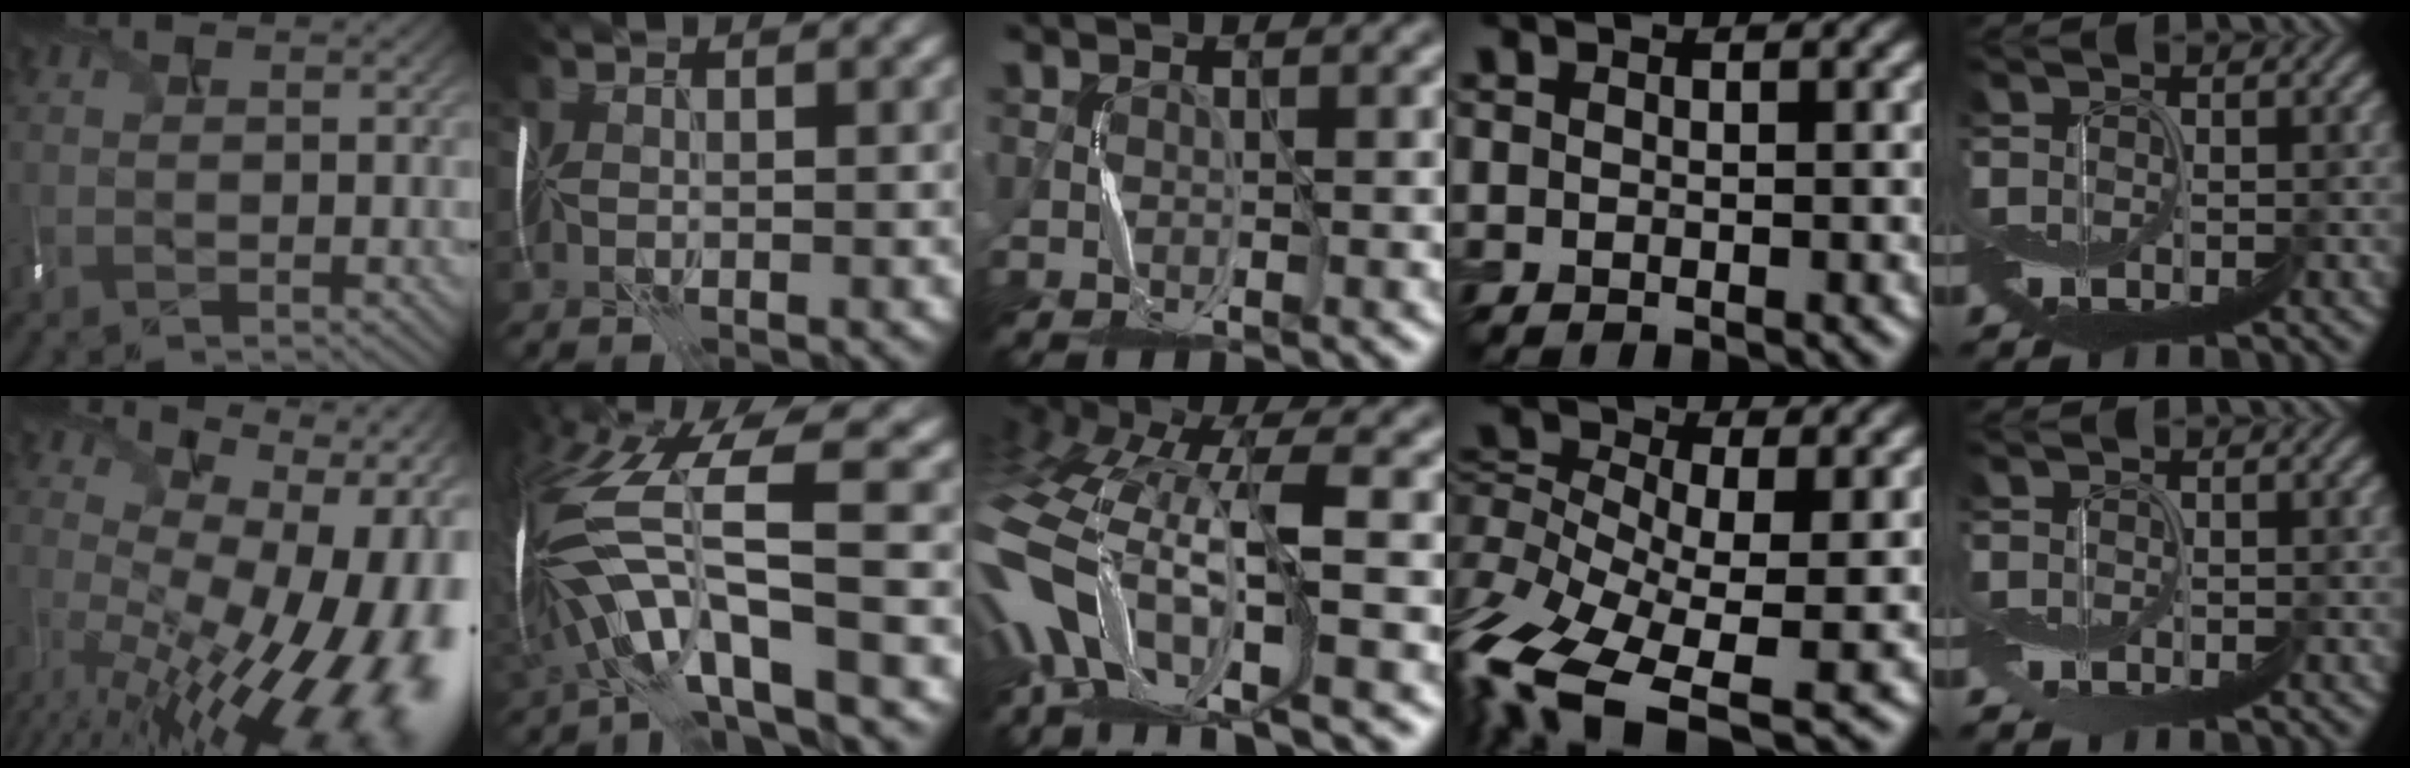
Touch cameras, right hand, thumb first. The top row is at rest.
{"thumb": {"total": 18.1, "force": [-3.9, 7.5, 16.0], "torque": [-0.198, -0.022, -0.030]}, "index": {"total": 12.6, "force": [-3.0, 4.1, 11.5], "torque": [-0.242, 0.006, -0.051]}, "middle": {"total": 14.2, "force": [-4.7, 5.9, 12.0], "torque": [-0.278, -0.002, -0.076]}, "ring": {"total": 12.5, "force": [-6.3, 5.7, 9.1], "torque": [-0.223, -0.005, -0.126]}, "little": {"total": 0.9, "force": [-0.8, 0.2, 0.1], "torque": [-0.001, -0.004, -0.017]}}